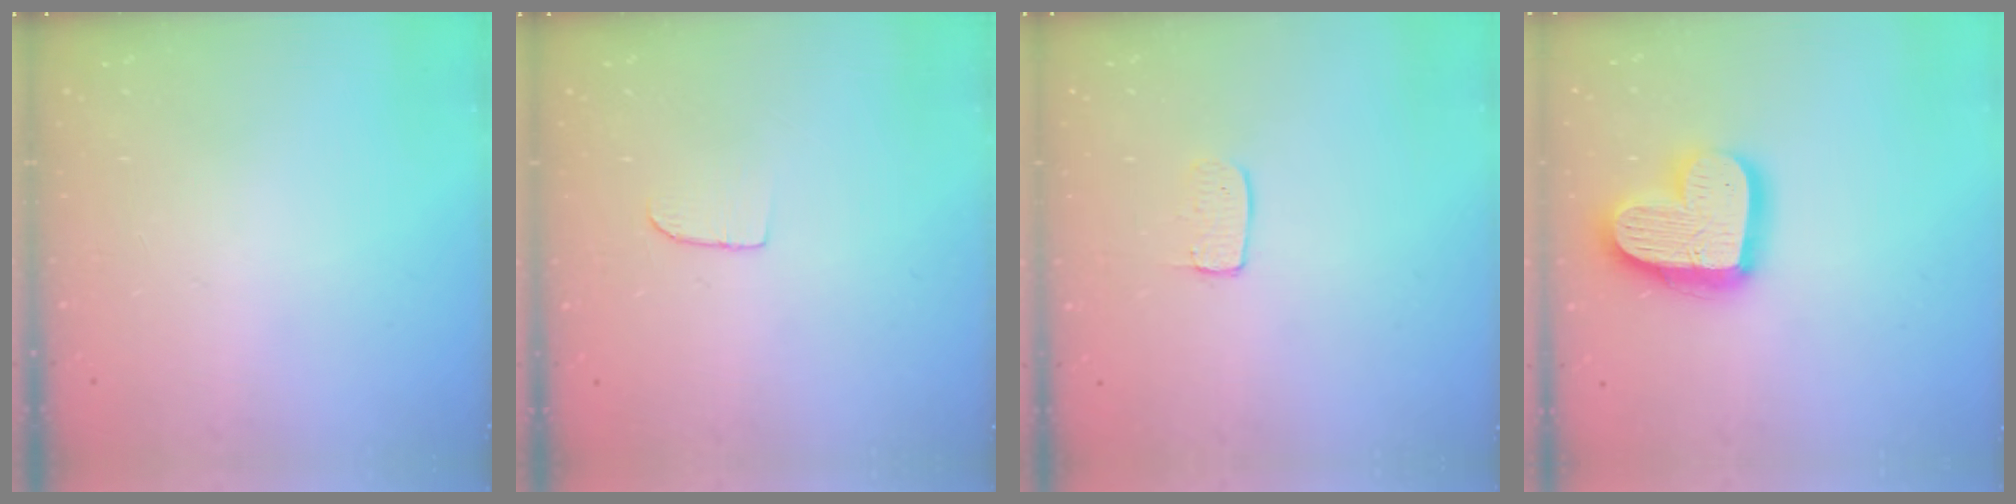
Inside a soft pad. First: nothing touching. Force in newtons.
{"total": 4.6, "press": 4.6, "slide": 0.4}
{"total": 5.0, "press": 5.0, "slide": 0.3}
{"total": 18.7, "press": 18.7, "slide": 1.5}